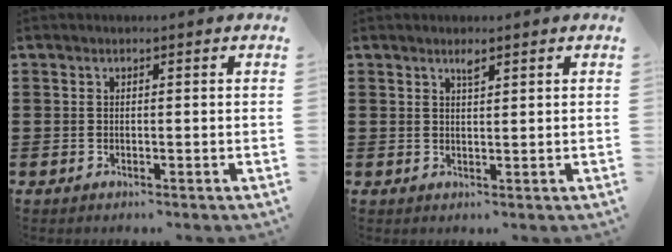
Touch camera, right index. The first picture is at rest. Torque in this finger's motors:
{"motor_torque": [0.01, -0.01, 0.02, 0.02]}